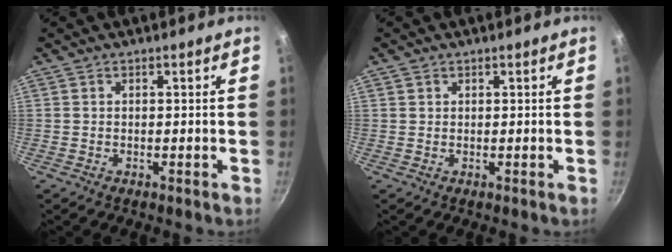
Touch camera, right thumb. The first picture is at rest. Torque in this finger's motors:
{"motor_torque": [-0.02, 0.07, -0.01, 0.23, 0.05]}